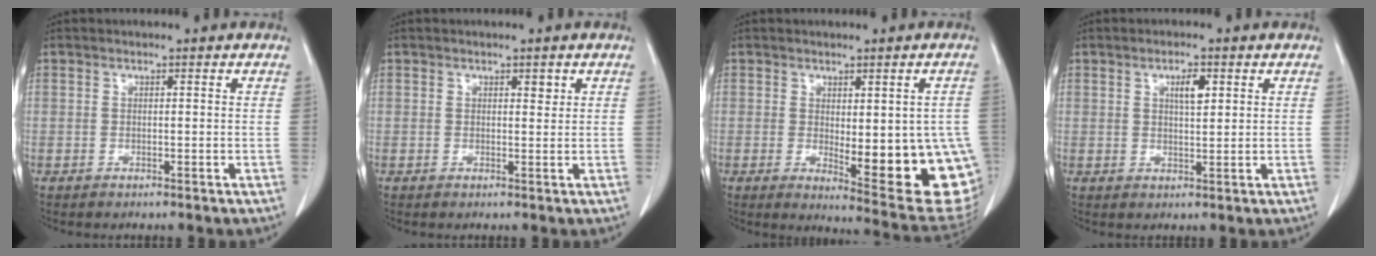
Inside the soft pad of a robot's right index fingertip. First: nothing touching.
{"total": 1.2, "force": [0.7, 0.5, 0.8], "torque": [-0.009, -0.004, 0.009]}
{"total": 16.1, "force": [-2.7, 4.1, 15.4], "torque": [-0.125, -0.011, -0.013]}
{"total": 3.1, "force": [1.3, 0.9, 2.7], "torque": [-0.046, -0.001, 0.022]}